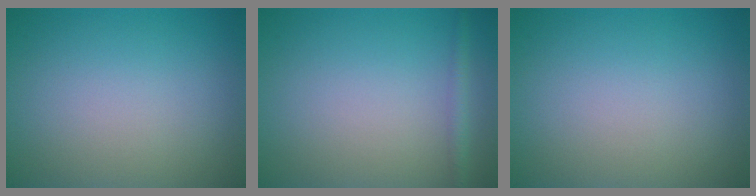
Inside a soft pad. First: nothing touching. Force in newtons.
{"total": 1.3, "press": 1.3, "slide": 0.1}
{"total": 0.0}